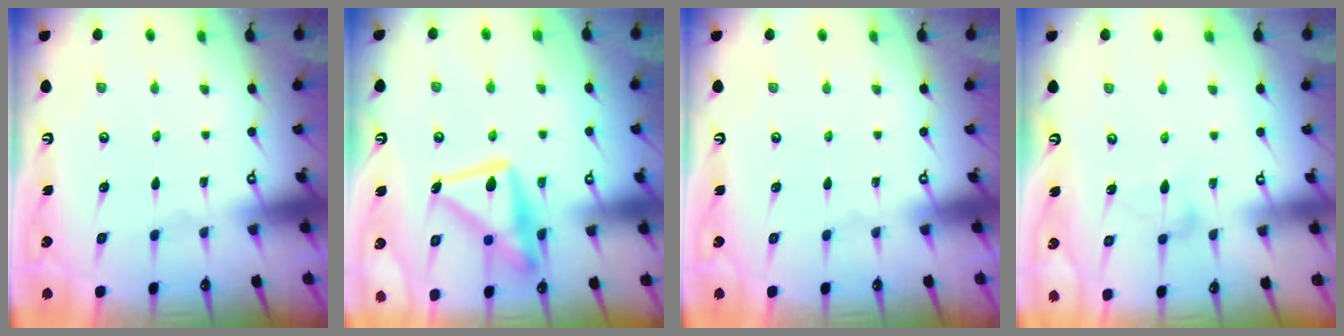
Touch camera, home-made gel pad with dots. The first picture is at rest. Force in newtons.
{"total": 17.4, "press": 17.3, "slide": 1.7}
{"total": 0.0}
{"total": 6.4, "press": 6.4, "slide": 0.2}